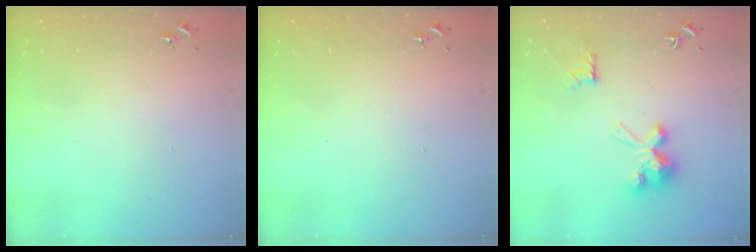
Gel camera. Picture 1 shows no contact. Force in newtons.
{"total": 0.0}
{"total": 9.9, "press": 9.9, "slide": 0.4}